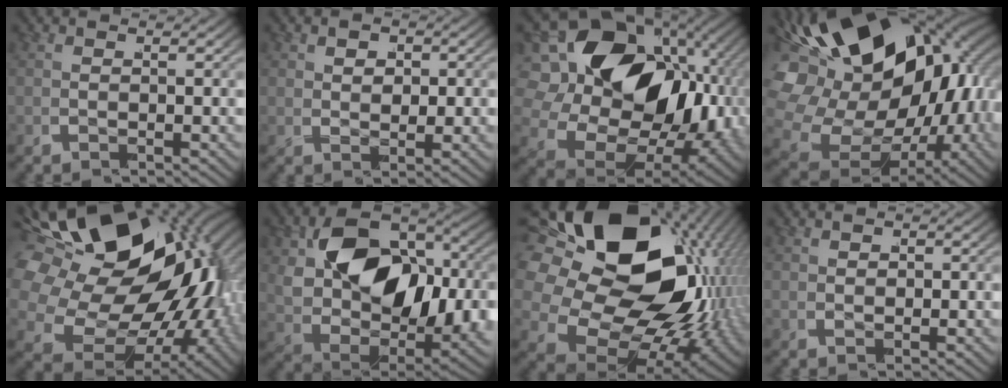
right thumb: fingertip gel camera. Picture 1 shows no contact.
{"total": 1.5, "force": [0.6, 1.1, 0.8], "torque": [-0.016, -0.004, 0.015]}
{"total": 22.9, "force": [-1.2, 16.3, 16.0], "torque": [-0.281, -0.051, -0.009]}
{"total": 26.4, "force": [1.0, 19.0, 18.3], "torque": [-0.356, -0.049, 0.023]}
{"total": 29.6, "force": [0.0, 20.9, 21.0], "torque": [-0.366, -0.042, 0.000]}
{"total": 18.3, "force": [-0.7, 12.4, 13.5], "torque": [-0.269, -0.059, 0.012]}
{"total": 27.5, "force": [-0.1, 18.5, 20.3], "torque": [-0.368, -0.055, 0.012]}
{"total": 0.6, "force": [0.1, 0.6, 0.1], "torque": [0.000, 0.002, 0.002]}